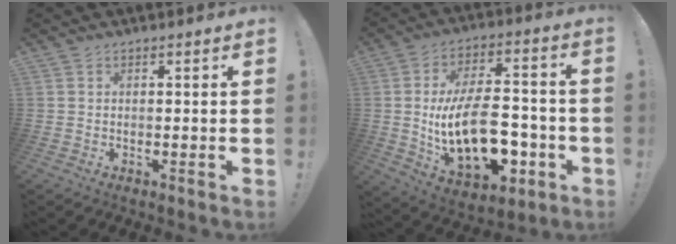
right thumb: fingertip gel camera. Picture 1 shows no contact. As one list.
[{"total": 22.8, "force": [-4.8, 12.4, 18.5], "torque": [-0.324, 0.025, -0.075]}]